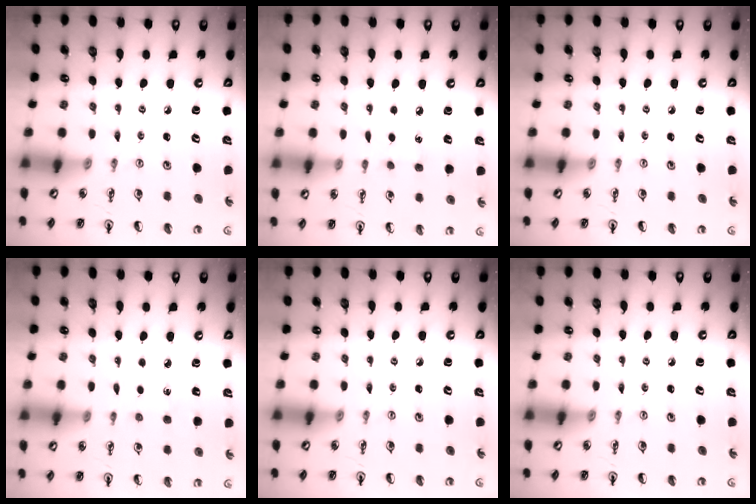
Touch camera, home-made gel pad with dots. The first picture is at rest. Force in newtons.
{"total": 5.5, "press": 5.5, "slide": 0.6}
{"total": 0.0}
{"total": 2.9, "press": 2.9, "slide": 0.3}
{"total": 0.0}
{"total": 0.0}